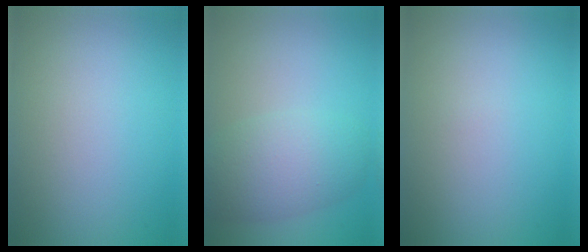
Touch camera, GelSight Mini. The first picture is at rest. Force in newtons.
{"total": 5.1, "press": 5.1, "slide": 0.2}
{"total": 0.0}